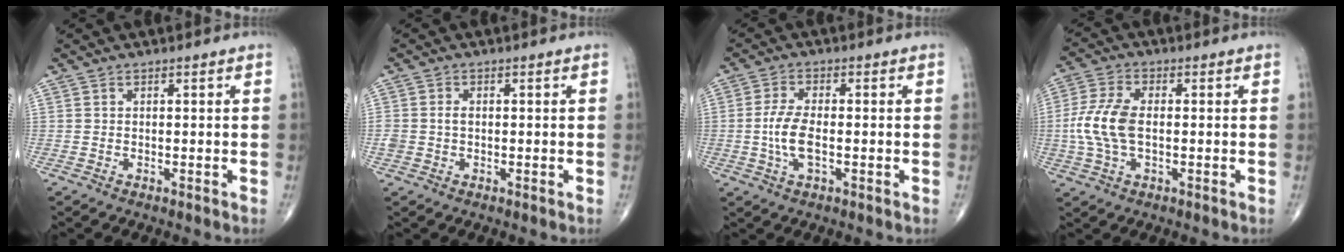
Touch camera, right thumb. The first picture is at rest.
{"total": 2.1, "force": [-0.1, 1.6, 1.4], "torque": [-0.029, 0.005, -0.001]}
{"total": 6.1, "force": [-0.9, 2.5, 5.5], "torque": [-0.121, 0.002, -0.020]}
{"total": 9.0, "force": [-0.5, 4.7, 7.7], "torque": [-0.178, 0.011, -0.013]}